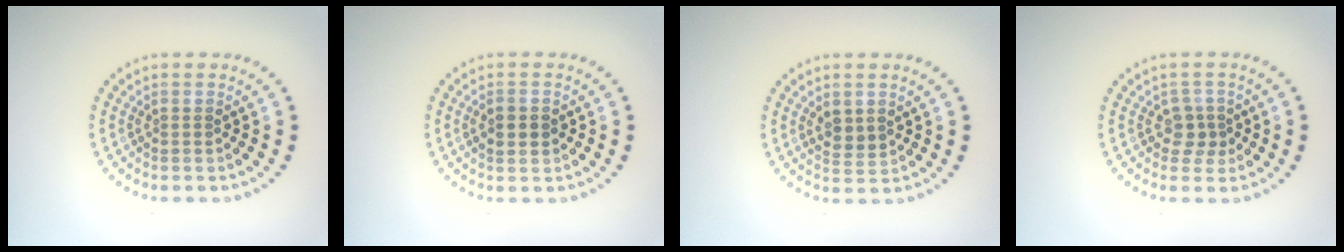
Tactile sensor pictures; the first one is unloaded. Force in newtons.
{"total": 1.8, "press": 1.8, "slide": 0.3}
{"total": 1.8, "press": 1.7, "slide": 0.7}
{"total": 1.6, "press": 1.4, "slide": 0.8}